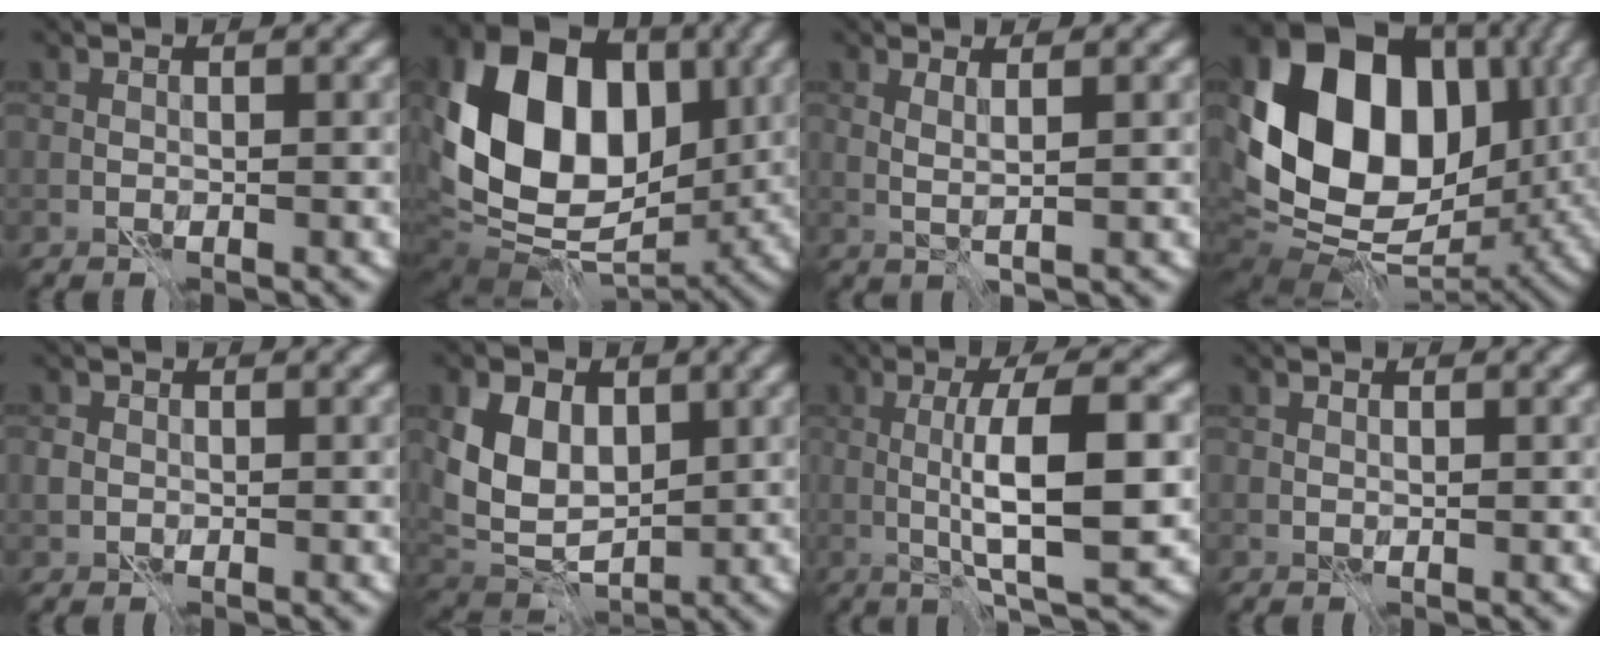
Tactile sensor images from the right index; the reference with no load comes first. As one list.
[{"total": 14.4, "force": [2.0, 10.4, 9.8], "torque": [-0.177, 0.007, 0.030]}, {"total": 1.4, "force": [0.8, 0.1, 1.1], "torque": [-0.021, -0.003, 0.012]}, {"total": 19.5, "force": [2.9, 14.6, 12.6], "torque": [-0.239, 0.008, 0.070]}, {"total": 1.5, "force": [-0.1, 1.3, 0.6], "torque": [-0.016, -0.001, -0.003]}, {"total": 6.5, "force": [1.7, 4.7, 4.2], "torque": [-0.086, -0.009, 0.029]}, {"total": 8.2, "force": [-0.2, 1.7, 8.0], "torque": [-0.127, 0.001, -0.003]}, {"total": 0.0}]